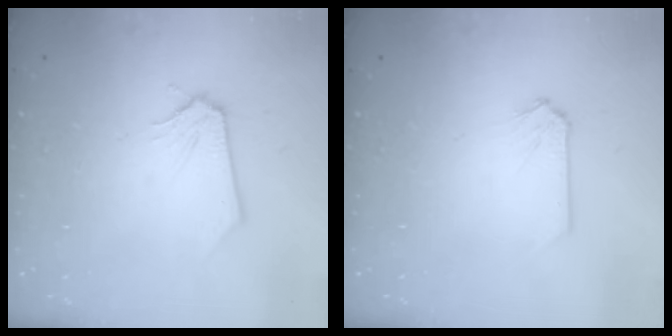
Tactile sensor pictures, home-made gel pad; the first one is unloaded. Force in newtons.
{"total": 0.0}